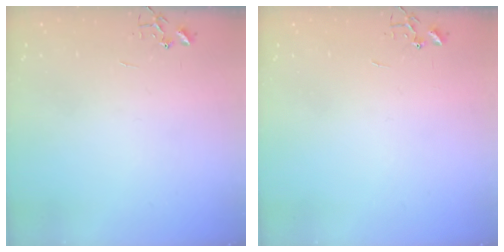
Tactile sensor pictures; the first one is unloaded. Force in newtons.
{"total": 0.0}